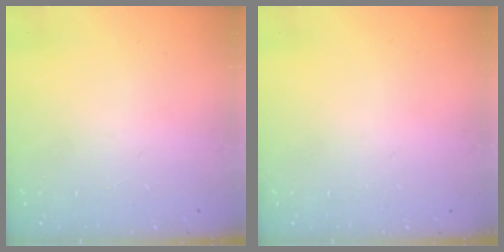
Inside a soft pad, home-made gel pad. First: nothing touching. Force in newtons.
{"total": 0.0}